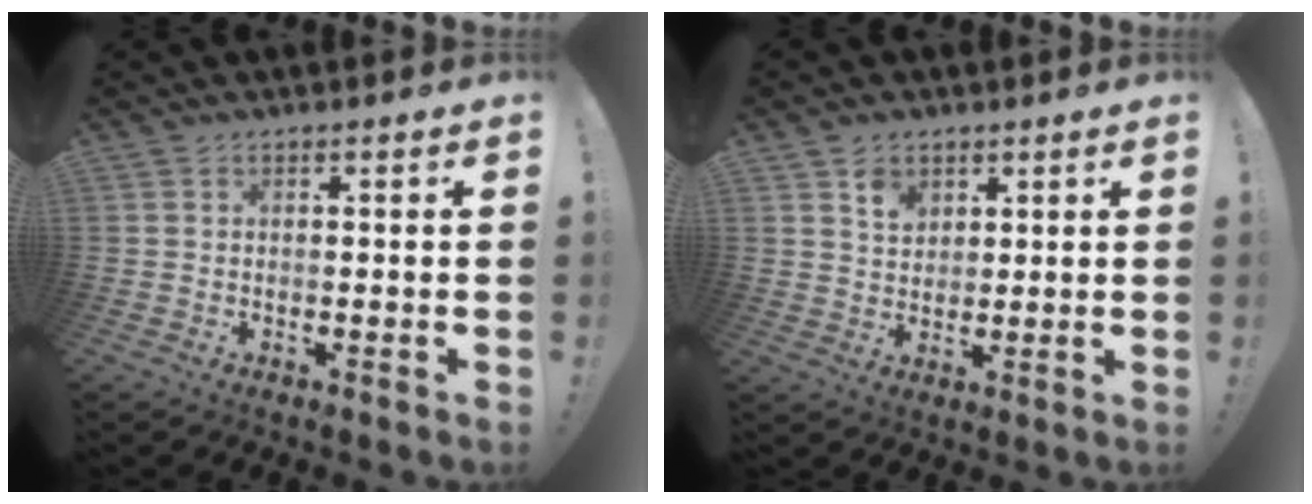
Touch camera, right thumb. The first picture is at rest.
{"total": 5.5, "force": [3.4, 4.0, 1.8], "torque": [-0.015, -0.020, 0.058]}